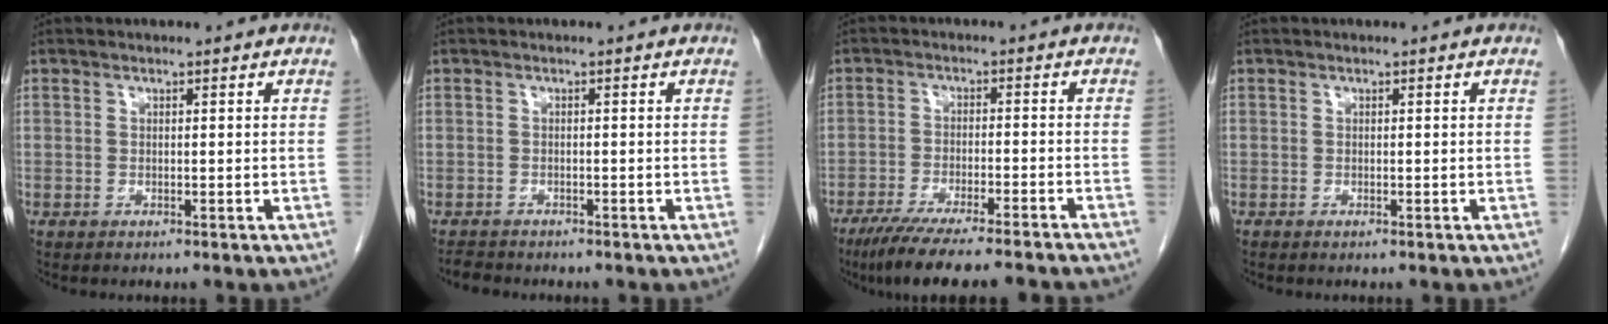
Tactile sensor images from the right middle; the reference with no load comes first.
{"total": 2.0, "force": [-1.9, 0.6, 0.3], "torque": [-0.008, -0.006, -0.029]}
{"total": 14.9, "force": [-12.7, 0.5, 7.8], "torque": [-0.114, -0.036, -0.192]}
{"total": 0.0}